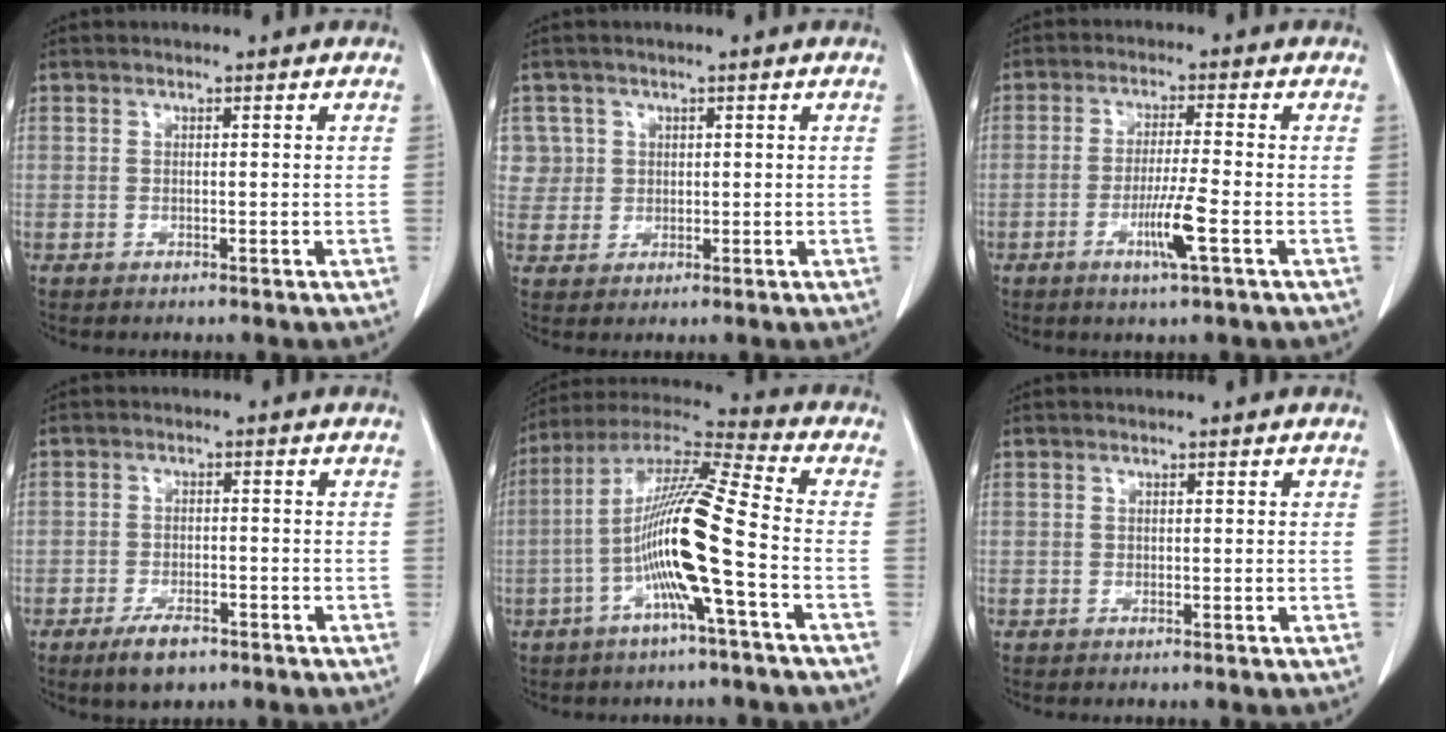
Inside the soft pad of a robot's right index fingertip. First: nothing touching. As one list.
[{"total": 4.4, "force": [1.5, 4.1, -0.3], "torque": [0.025, 0.009, 0.032]}, {"total": 5.9, "force": [-2.3, -0.5, 5.5], "torque": [-0.101, -0.012, -0.044]}, {"total": 4.5, "force": [-3.1, 2.0, 2.7], "torque": [-0.050, -0.001, -0.047]}, {"total": 14.7, "force": [-3.7, -0.6, 14.2], "torque": [-0.270, 0.010, -0.080]}, {"total": 0.0}]